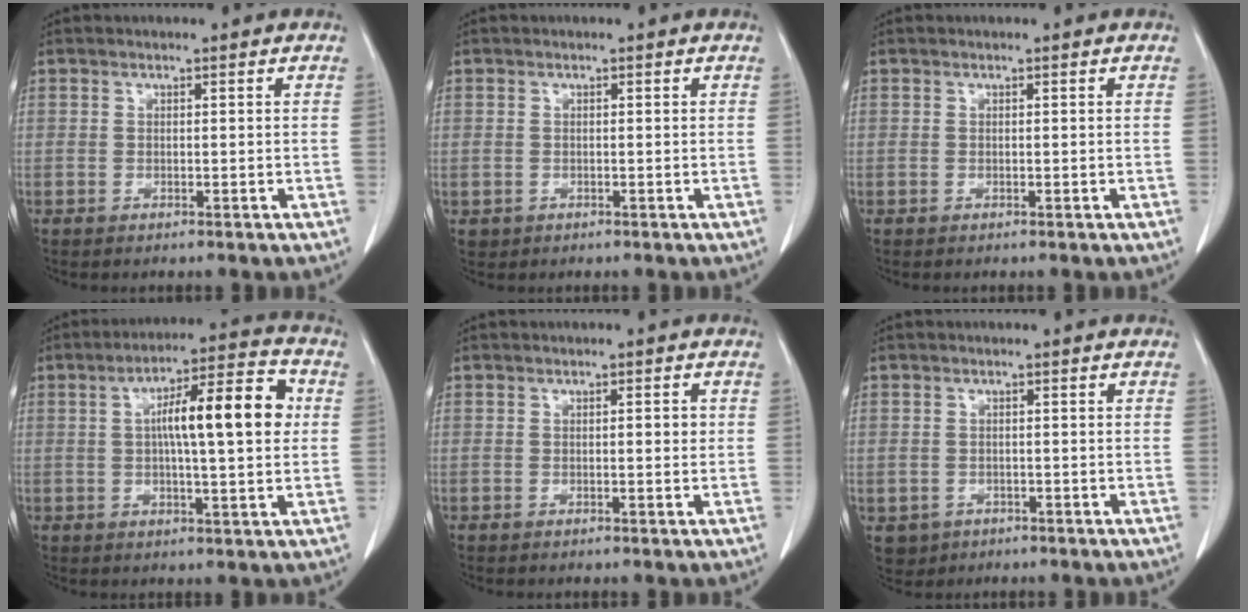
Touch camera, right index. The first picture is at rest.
{"total": 1.5, "force": [0.0, 1.5, 0.0], "torque": [0.007, 0.004, 0.002]}
{"total": 0.0}
{"total": 13.2, "force": [2.1, 2.4, 12.8], "torque": [-0.199, 0.030, 0.026]}
{"total": 1.5, "force": [0.2, 0.6, 1.3], "torque": [-0.016, 0.003, 0.003]}
{"total": 3.5, "force": [-1.2, 3.3, 0.5], "torque": [-0.006, 0.002, -0.013]}